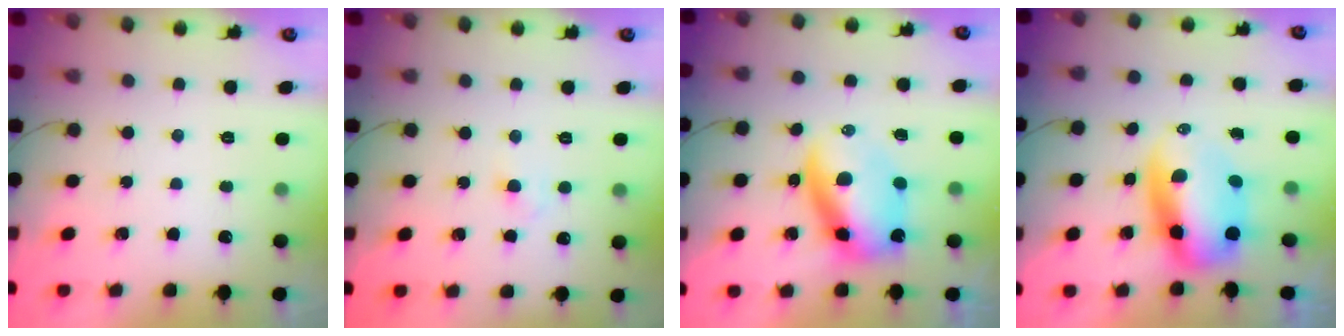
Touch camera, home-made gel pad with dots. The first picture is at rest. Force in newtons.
{"total": 2.4, "press": 2.3, "slide": 0.9}
{"total": 9.5, "press": 9.2, "slide": 2.4}
{"total": 8.4, "press": 8.1, "slide": 2.2}